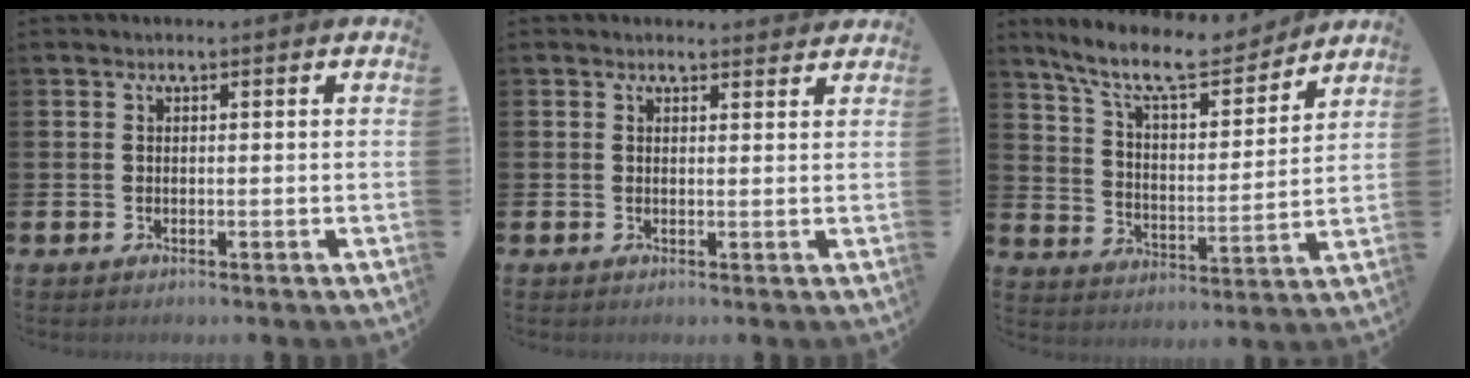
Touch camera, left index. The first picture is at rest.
{"total": 1.4, "force": [1.3, 0.4, 0.1], "torque": [0.009, -0.005, 0.022]}
{"total": 10.8, "force": [9.4, 2.7, 4.5], "torque": [-0.111, -0.058, 0.162]}